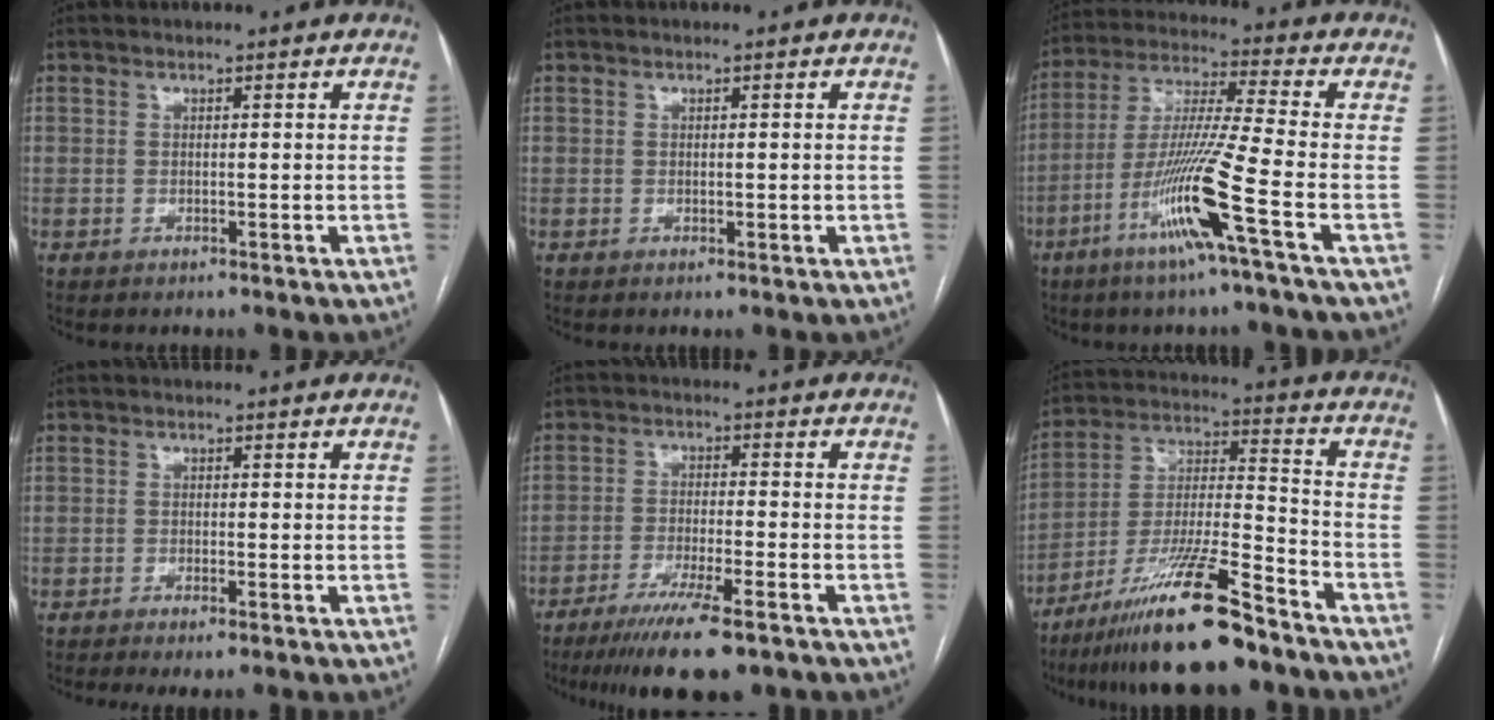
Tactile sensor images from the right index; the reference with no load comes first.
{"total": 0.7, "force": [0.0, 0.5, 0.5], "torque": [-0.008, 0.000, 0.003]}
{"total": 13.5, "force": [-6.0, -1.8, 12.0], "torque": [-0.240, -0.016, -0.118]}
{"total": 2.8, "force": [-2.0, 0.4, 1.9], "torque": [-0.026, -0.005, -0.030]}
{"total": 11.8, "force": [-8.6, 1.3, 8.0], "torque": [-0.126, -0.026, -0.134]}
{"total": 17.8, "force": [-13.0, 1.5, 12.0], "torque": [-0.239, -0.026, -0.233]}